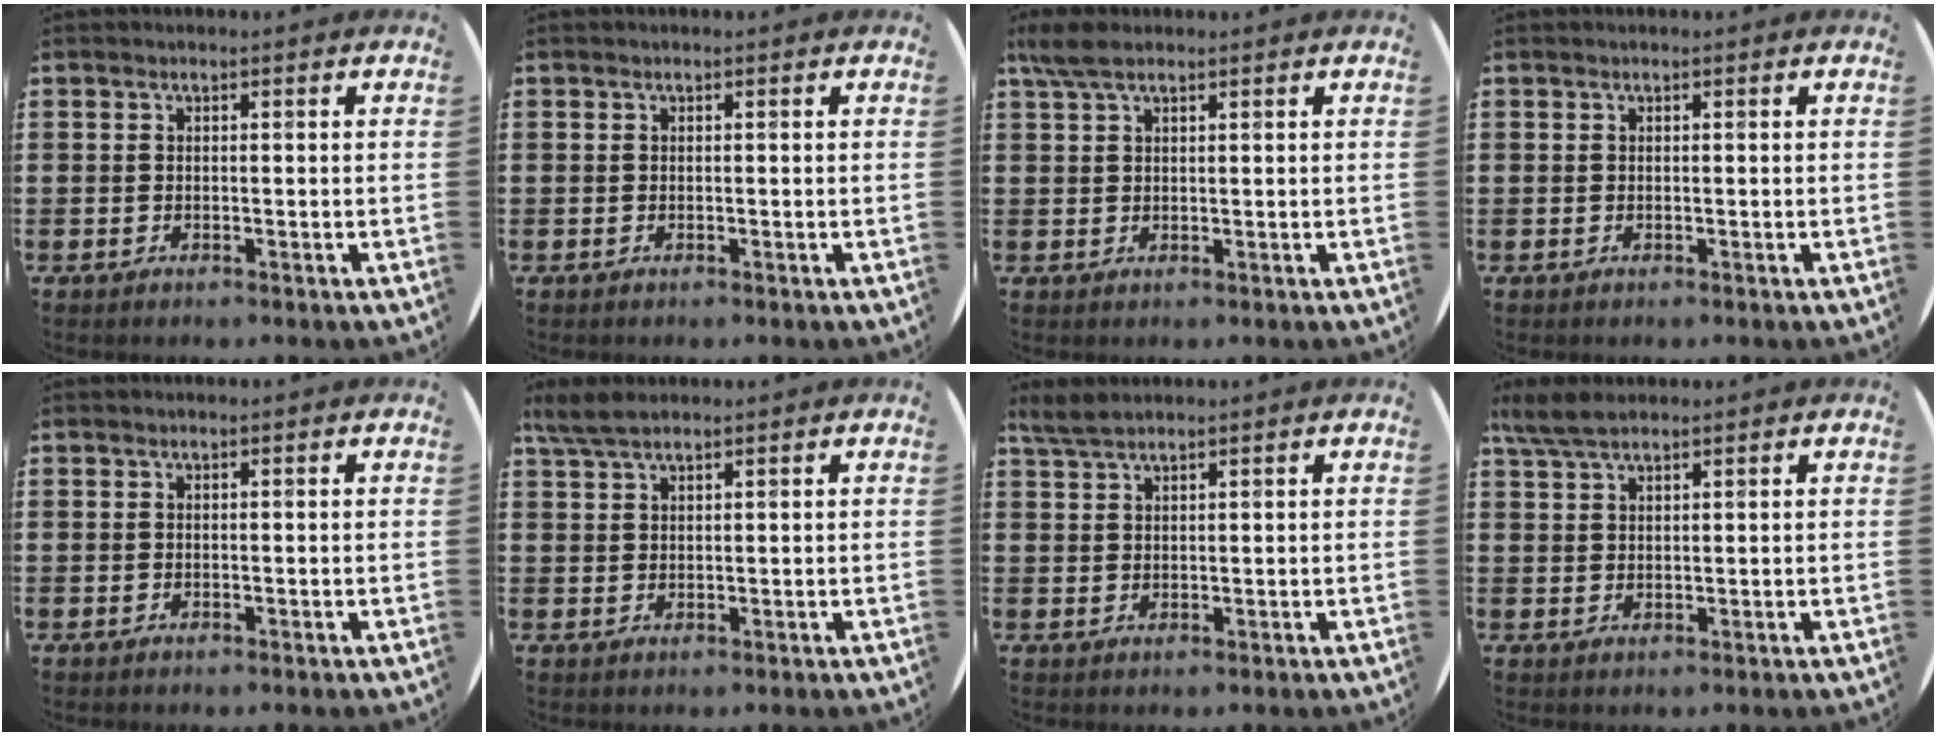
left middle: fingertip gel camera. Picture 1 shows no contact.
{"total": 0.0}
{"total": 3.2, "force": [2.3, 1.0, 2.0], "torque": [-0.044, 0.005, 0.042]}
{"total": 0.0}
{"total": 0.0}
{"total": 3.1, "force": [2.5, 0.8, 1.8], "torque": [-0.040, 0.005, 0.047]}
{"total": 2.3, "force": [2.1, 0.3, 0.9], "torque": [-0.022, 0.003, 0.041]}
{"total": 3.8, "force": [3.0, 1.0, 2.1], "torque": [-0.047, 0.004, 0.056]}